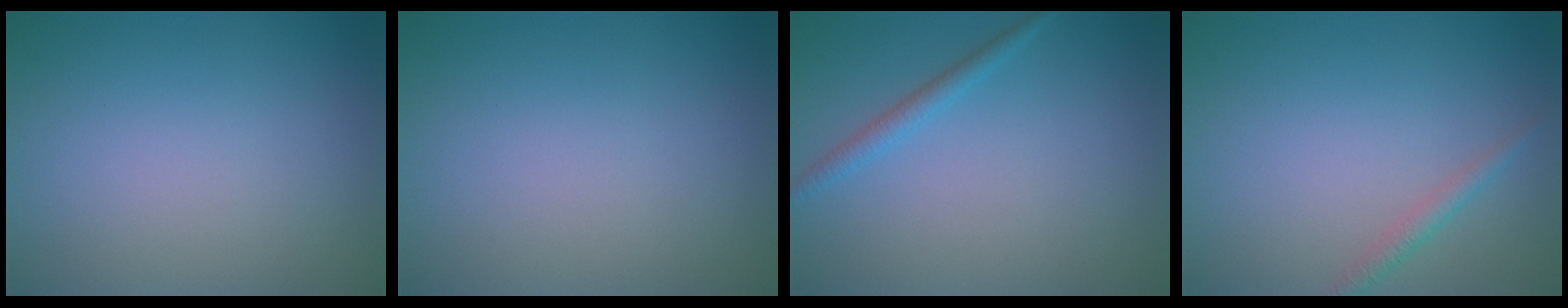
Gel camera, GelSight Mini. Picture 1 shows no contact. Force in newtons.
{"total": 0.0}
{"total": 1.5, "press": 1.5, "slide": 0.1}
{"total": 1.3, "press": 1.3, "slide": 0.0}